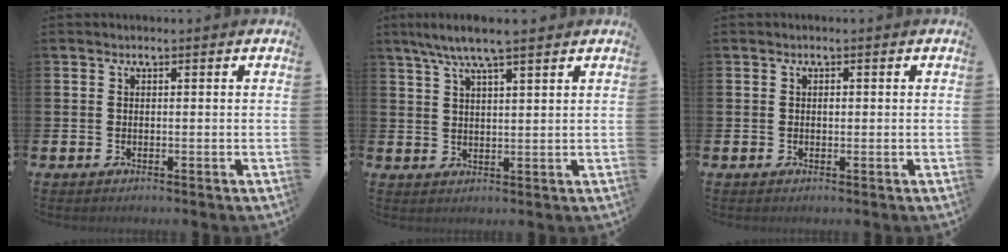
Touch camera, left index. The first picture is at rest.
{"total": 6.0, "force": [5.1, 0.6, 3.2], "torque": [-0.067, -0.012, 0.089]}
{"total": 0.5, "force": [0.1, 0.4, 0.4], "torque": [0.000, -0.002, -0.002]}